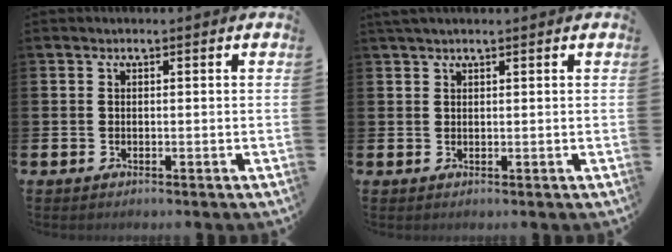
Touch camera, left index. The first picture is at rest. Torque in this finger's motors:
{"motor_torque": [0.99, -1.14, 0.24, 0.03]}